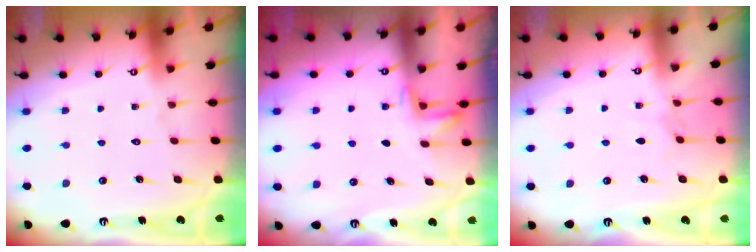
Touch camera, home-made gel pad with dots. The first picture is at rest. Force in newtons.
{"total": 2.6, "press": 2.5, "slide": 0.7}
{"total": 2.8, "press": 2.8, "slide": 0.5}